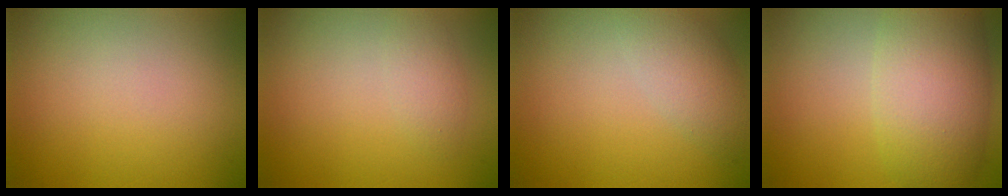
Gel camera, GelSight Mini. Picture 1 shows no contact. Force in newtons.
{"total": 1.5, "press": 1.5, "slide": 0.2}
{"total": 3.0, "press": 3.0, "slide": 0.1}
{"total": 7.4, "press": 7.4, "slide": 0.4}